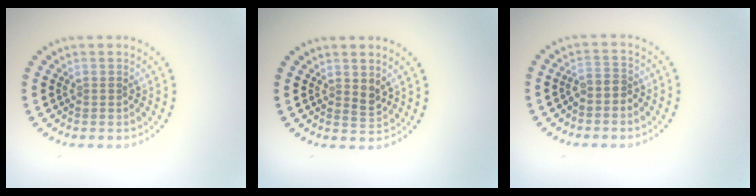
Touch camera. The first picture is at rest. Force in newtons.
{"total": 1.2, "press": 1.0, "slide": 0.5}
{"total": 1.4, "press": 1.0, "slide": 0.9}